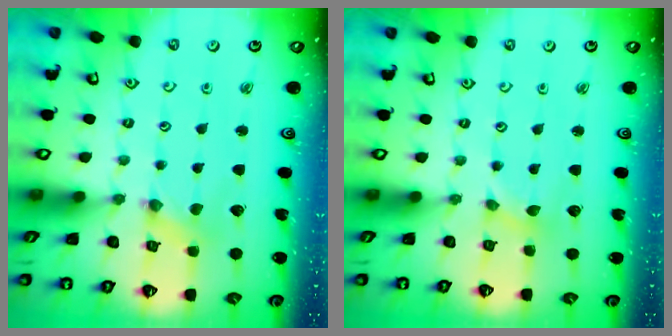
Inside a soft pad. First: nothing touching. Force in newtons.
{"total": 0.7, "press": 0.7, "slide": 0.1}